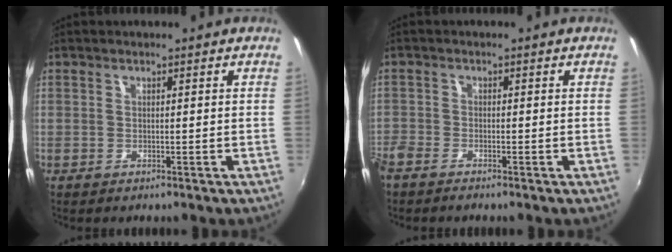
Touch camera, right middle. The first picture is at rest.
{"total": 3.4, "force": [-2.9, 1.0, 1.4], "torque": [-0.041, -0.013, -0.060]}